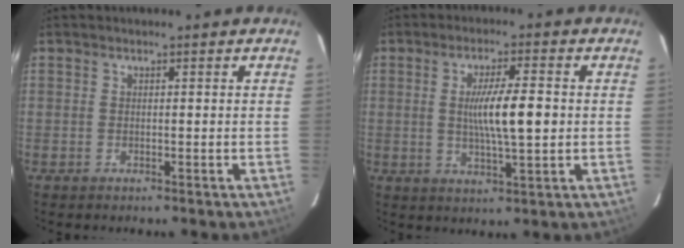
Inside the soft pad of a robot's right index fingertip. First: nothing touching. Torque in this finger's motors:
{"motor_torque": [1.39, -0.09, 0.80, 0.15]}